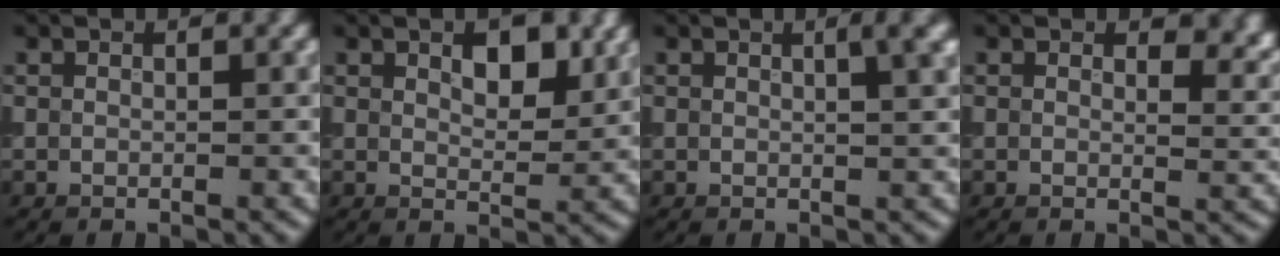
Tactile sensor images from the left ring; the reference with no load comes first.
{"total": 3.7, "force": [1.7, 1.7, 2.8], "torque": [-0.039, 0.002, 0.029]}
{"total": 2.6, "force": [1.1, 0.6, 2.3], "torque": [-0.021, 0.005, 0.013]}
{"total": 3.4, "force": [1.9, 1.7, 2.1], "torque": [-0.025, -0.005, 0.022]}